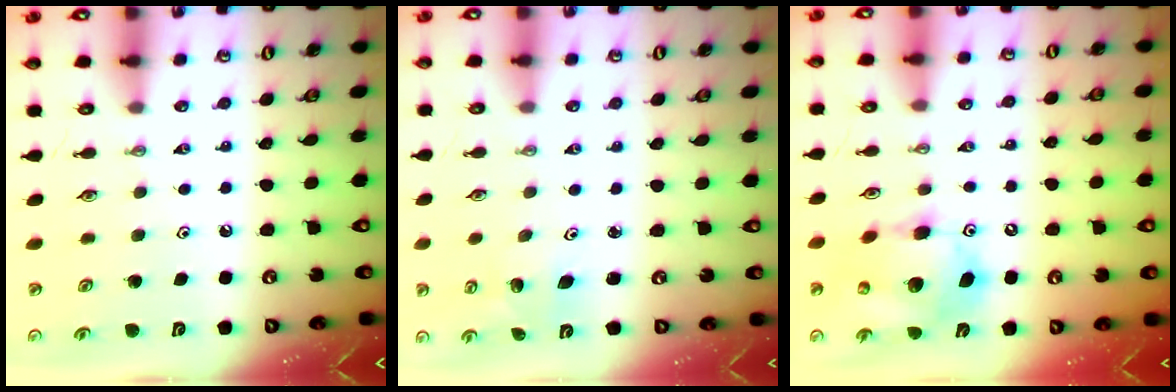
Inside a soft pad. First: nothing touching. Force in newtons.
{"total": 2.5, "press": 2.5, "slide": 0.1}
{"total": 14.9, "press": 14.7, "slide": 2.8}